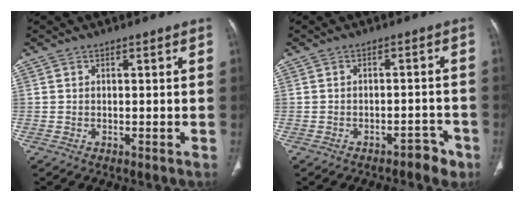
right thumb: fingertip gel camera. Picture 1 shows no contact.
{"total": 3.8, "force": [-2.9, 1.9, 1.6], "torque": [-0.008, 0.030, -0.036]}